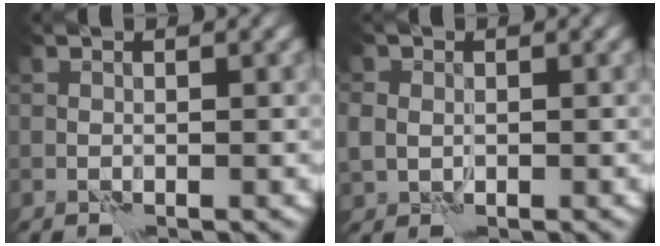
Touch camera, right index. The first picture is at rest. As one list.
[{"total": 2.1, "force": [0.1, 1.8, 1.0], "torque": [-0.018, -0.003, 0.003]}]